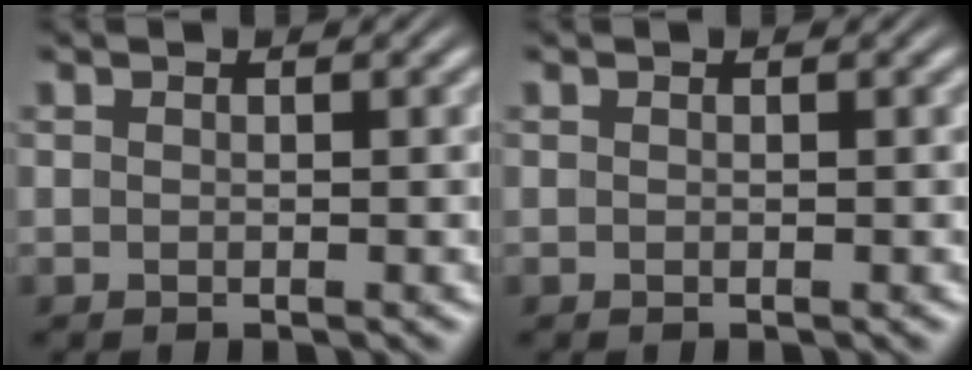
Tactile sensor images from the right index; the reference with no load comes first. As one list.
[{"total": 0.0}]